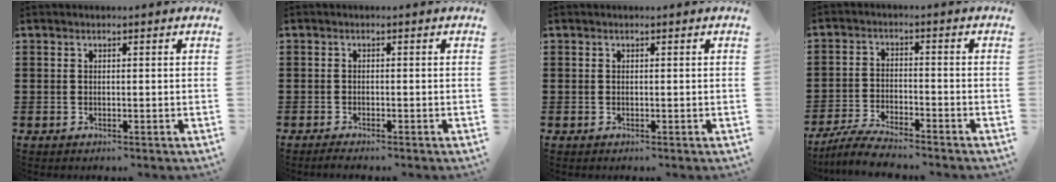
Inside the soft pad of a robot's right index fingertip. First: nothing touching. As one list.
[{"total": 1.0, "force": [-1.0, -0.1, 0.2], "torque": [-0.006, -0.005, -0.019]}, {"total": 0.0}, {"total": 4.7, "force": [-4.5, 0.2, 1.6], "torque": [-0.041, -0.006, -0.090]}]